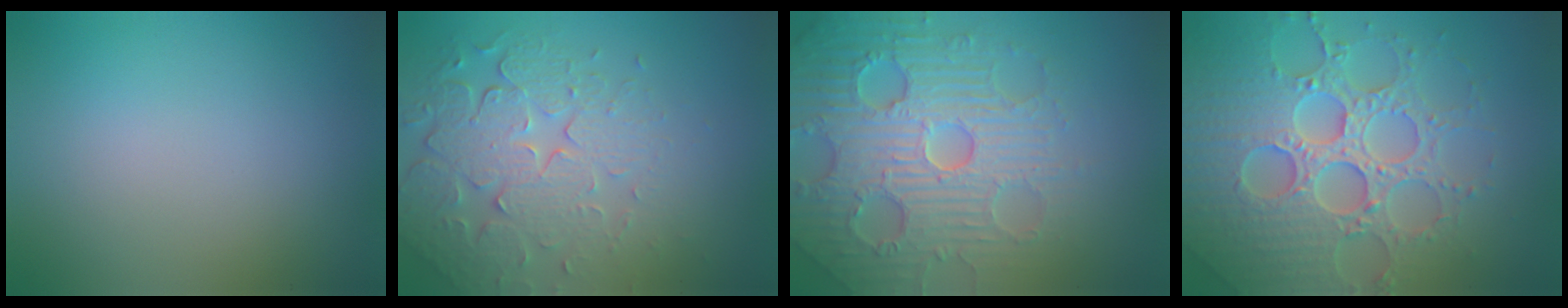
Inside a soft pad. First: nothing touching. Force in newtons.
{"total": 7.4, "press": 5.4, "slide": 5.1}
{"total": 7.9, "press": 7.7, "slide": 1.6}
{"total": 7.9, "press": 7.7, "slide": 1.8}